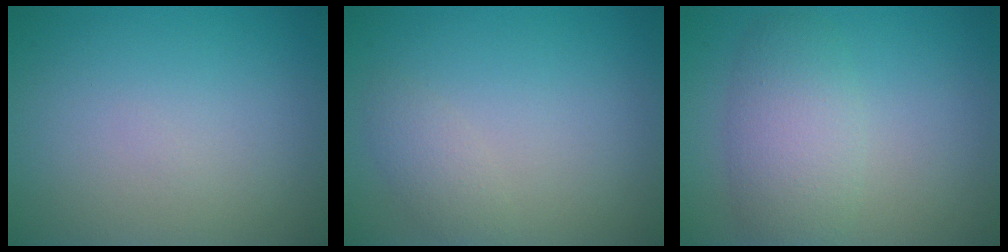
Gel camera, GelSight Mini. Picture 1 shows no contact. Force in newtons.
{"total": 1.5, "press": 1.5, "slide": 0.1}
{"total": 4.5, "press": 4.5, "slide": 0.2}